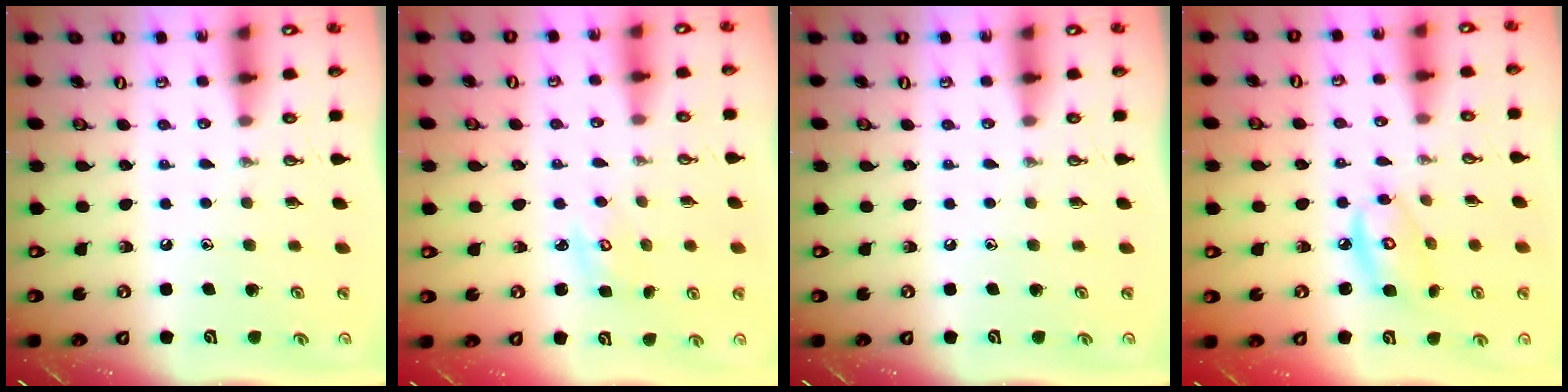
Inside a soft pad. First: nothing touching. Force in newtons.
{"total": 3.2, "press": 3.2, "slide": 0.3}
{"total": 0.0}
{"total": 8.5, "press": 8.5, "slide": 0.5}